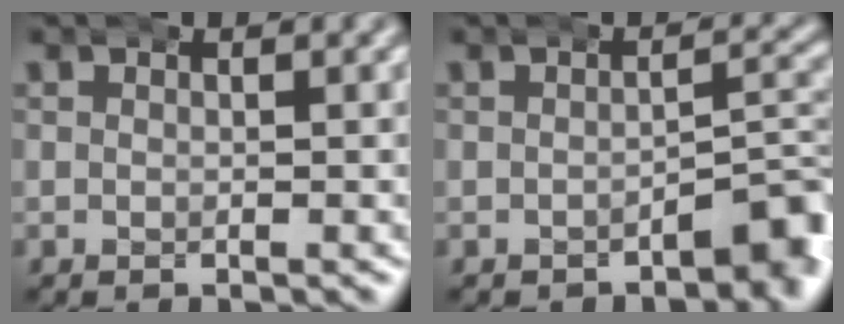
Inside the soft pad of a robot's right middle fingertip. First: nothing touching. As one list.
[{"total": 3.6, "force": [-1.8, 1.5, 2.8], "torque": [-0.027, 0.004, -0.029]}]